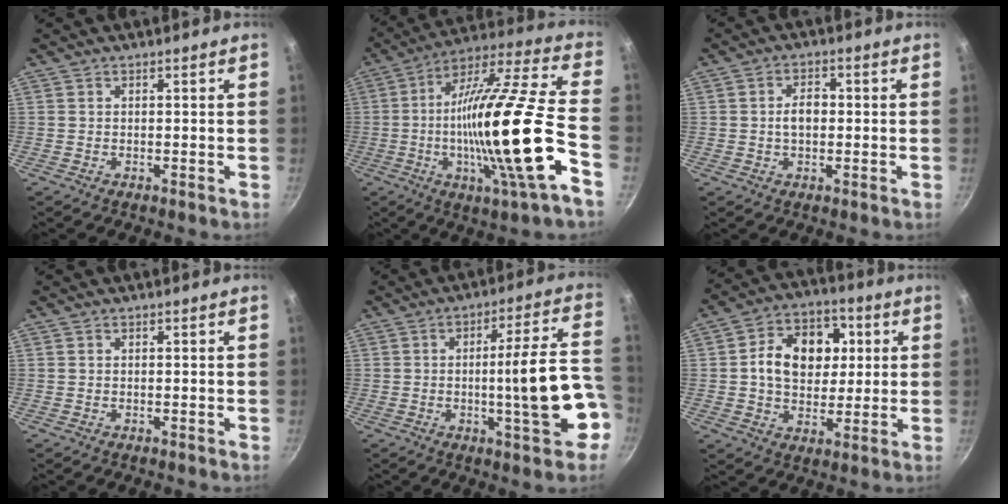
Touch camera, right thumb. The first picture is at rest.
{"total": 26.5, "force": [-6.6, 3.5, 25.5], "torque": [-0.397, 0.014, -0.117]}
{"total": 4.3, "force": [-0.1, 2.8, 3.2], "torque": [-0.039, 0.014, -0.004]}
{"total": 0.0}
{"total": 15.5, "force": [-3.8, 3.3, 14.6], "torque": [-0.188, 0.032, -0.051]}
{"total": 14.7, "force": [2.4, 11.1, 9.4], "torque": [-0.107, 0.012, 0.029]}